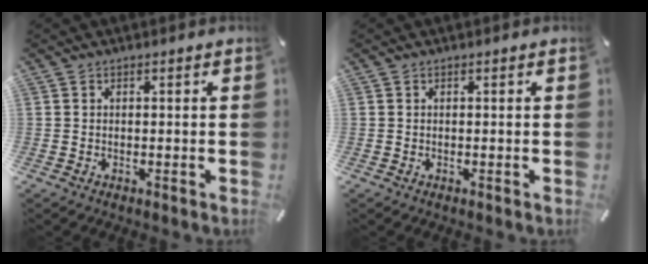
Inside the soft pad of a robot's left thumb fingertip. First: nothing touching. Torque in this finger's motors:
{"motor_torque": [-0.02, 0.02, -0.03, 0.03, 0.00]}